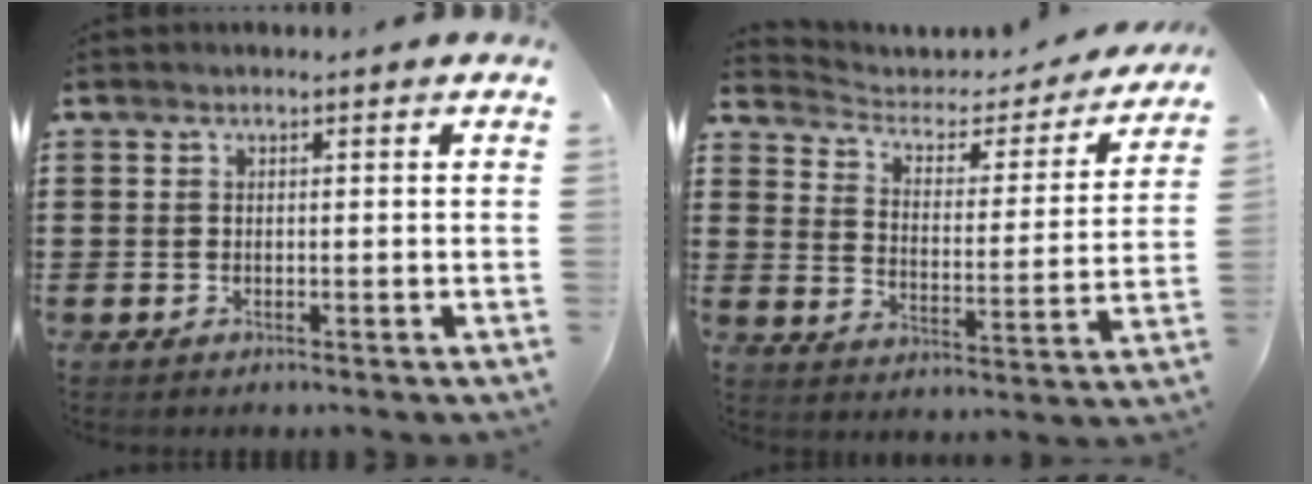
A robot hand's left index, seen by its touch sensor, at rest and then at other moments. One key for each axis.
{"total": 3.0, "fx": 2.4, "fy": 1.5, "fz": 1.0, "tx": -0.038, "ty": -0.021, "tz": 0.033}